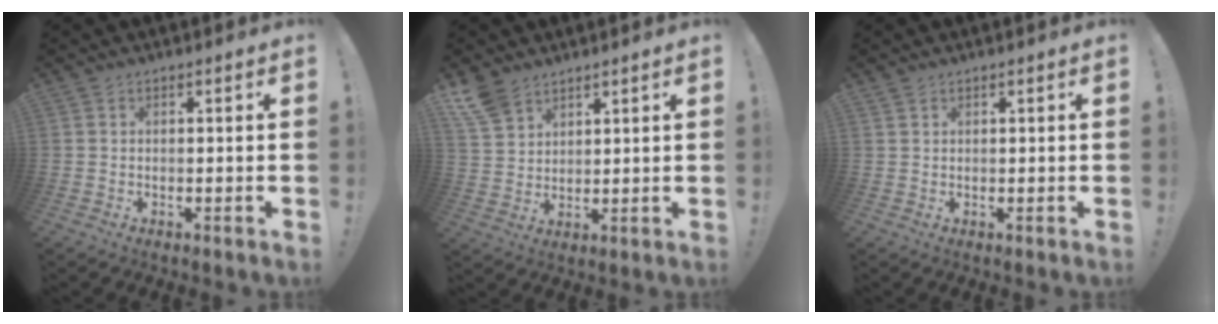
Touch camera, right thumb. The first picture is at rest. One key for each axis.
{"total": 7.8, "fx": 5.9, "fy": 4.4, "fz": 2.6, "tx": -0.055, "ty": -0.031, "tz": 0.119}
{"total": 1.0, "fx": 0.8, "fy": 0.5, "fz": 0.2, "tx": 0.005, "ty": -0.004, "tz": 0.014}